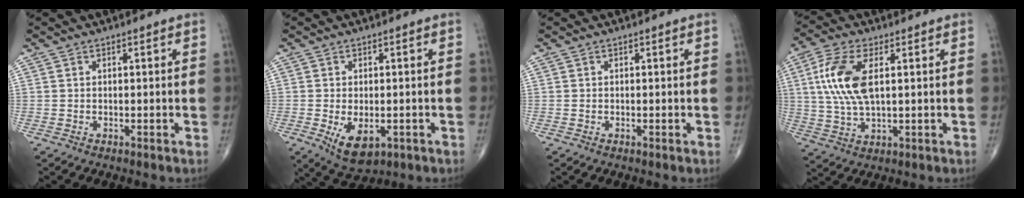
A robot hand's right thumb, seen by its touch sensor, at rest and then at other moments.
{"total": 6.9, "force": [-1.9, 3.9, 5.4], "torque": [-0.079, -0.006, -0.019]}
{"total": 0.0}
{"total": 11.5, "force": [2.5, 5.3, 9.9], "torque": [-0.220, 0.001, 0.052]}